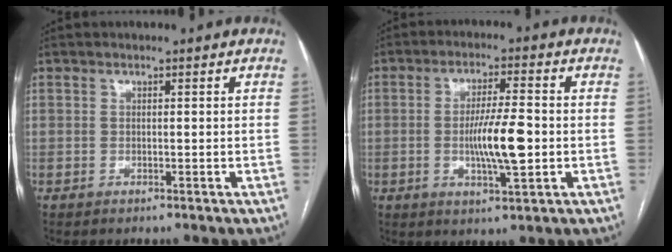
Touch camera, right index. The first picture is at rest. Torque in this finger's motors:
{"motor_torque": [0.28, -0.07, 0.25, 0.09]}